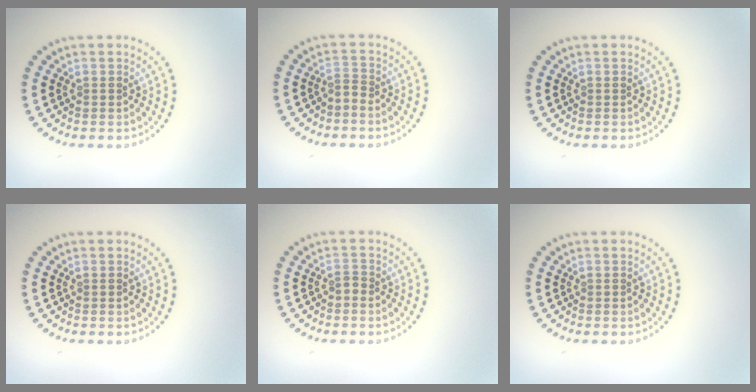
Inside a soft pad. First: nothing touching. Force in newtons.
{"total": 1.1, "press": 0.3, "slide": 1.0}
{"total": 0.0}
{"total": 0.0}
{"total": 0.8, "press": 0.5, "slide": 0.7}
{"total": 0.0}